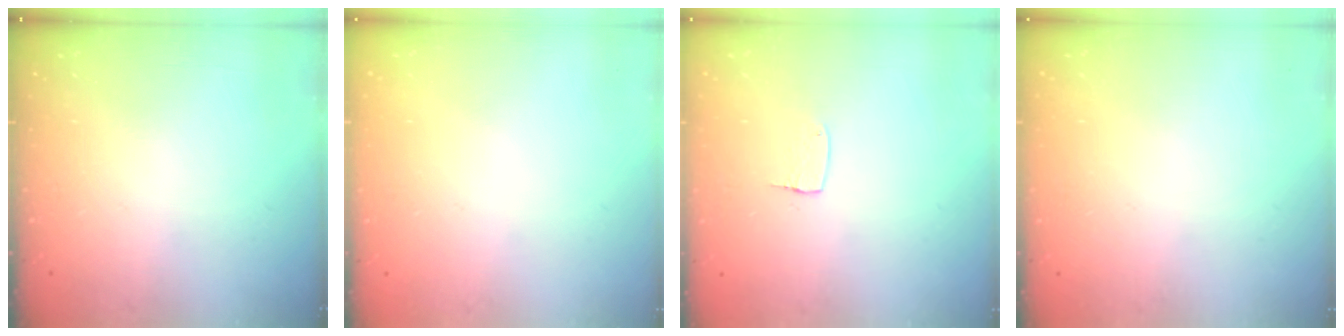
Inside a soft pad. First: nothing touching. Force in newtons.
{"total": 0.0}
{"total": 4.3, "press": 4.3, "slide": 0.4}
{"total": 0.0}